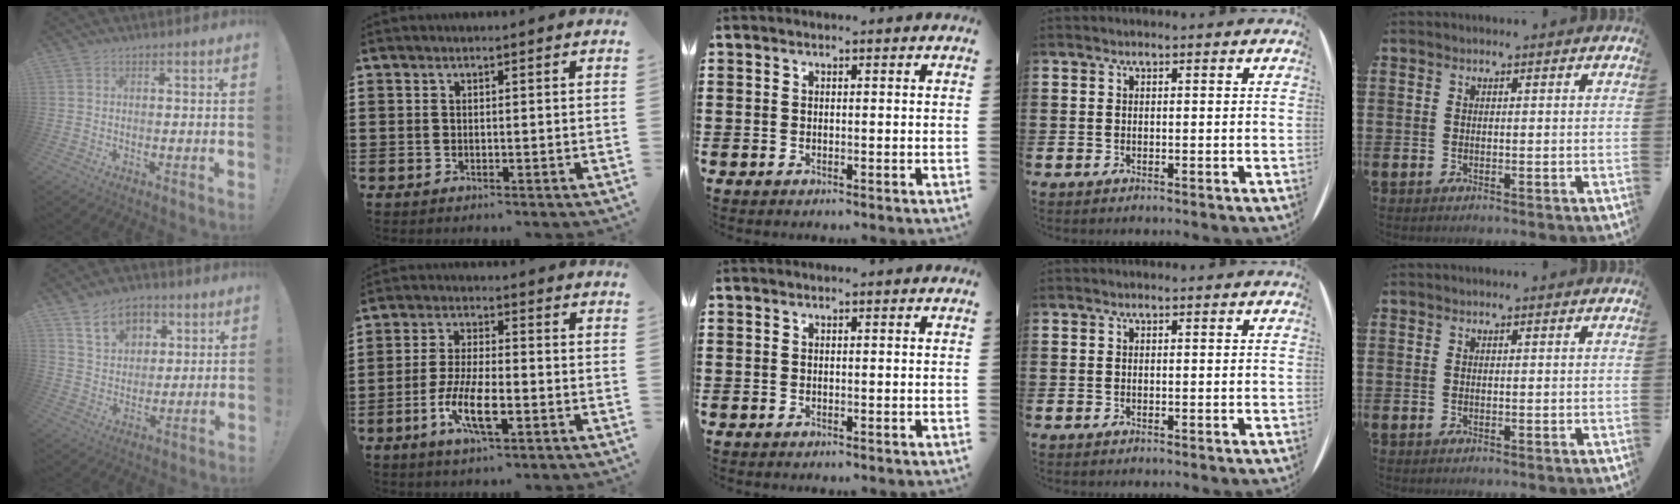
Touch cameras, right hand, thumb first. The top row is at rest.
{"thumb": {"total": 11.5, "force": [6.0, 8.1, 5.4], "torque": [-0.081, -0.023, 0.115]}, "index": {"total": 8.5, "force": [-3.3, 2.7, 7.4], "torque": [-0.165, -0.014, -0.064]}}